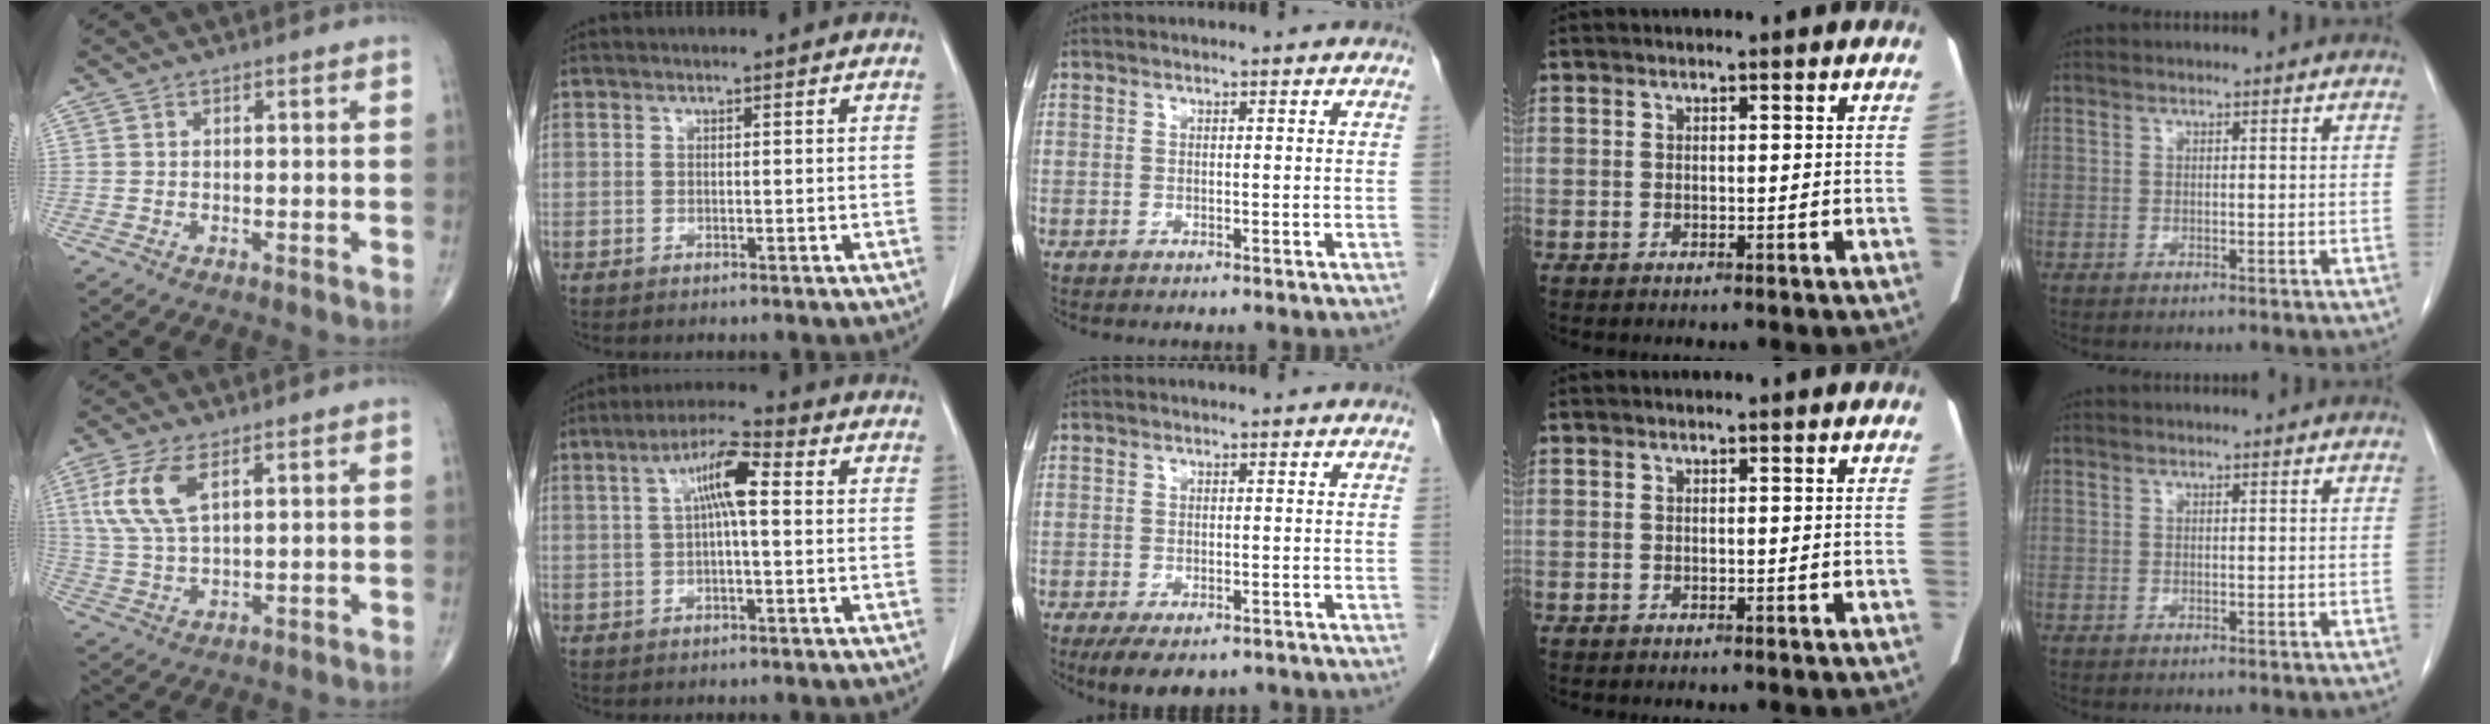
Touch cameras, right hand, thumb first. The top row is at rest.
{"thumb": {"total": 9.2, "force": [3.6, 3.9, 7.5], "torque": [-0.172, -0.003, 0.078]}, "index": {"total": 7.3, "force": [1.3, 1.3, 7.0], "torque": [-0.132, 0.022, 0.018]}, "middle": {"total": 6.6, "force": [-4.8, 2.9, 3.6], "torque": [-0.051, -0.007, -0.068]}}